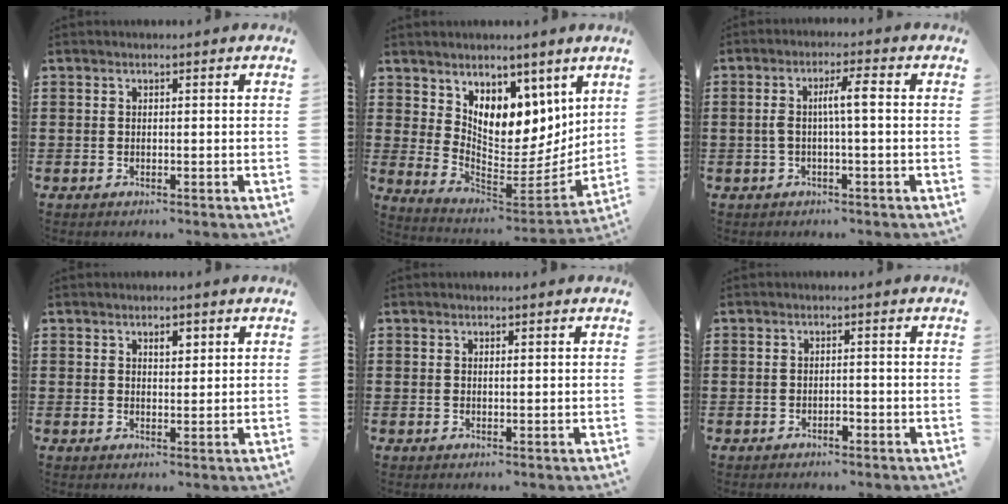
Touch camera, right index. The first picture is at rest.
{"total": 7.7, "force": [5.2, 5.0, 2.8], "torque": [-0.070, -0.052, 0.097]}
{"total": 4.4, "force": [-0.1, 0.5, 4.4], "torque": [-0.088, 0.003, -0.010]}
{"total": 2.2, "force": [1.2, 1.1, 1.5], "torque": [-0.024, 0.003, 0.018]}
{"total": 0.5, "force": [0.2, 0.1, 0.5], "torque": [-0.010, 0.000, 0.004]}
{"total": 1.3, "force": [-0.8, 0.5, 0.9], "torque": [-0.019, -0.002, -0.015]}